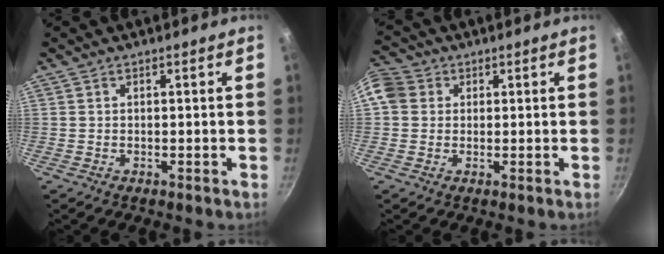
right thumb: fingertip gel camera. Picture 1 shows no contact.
{"total": 7.2, "force": [1.3, 6.4, 3.0], "torque": [-0.045, 0.012, 0.008]}